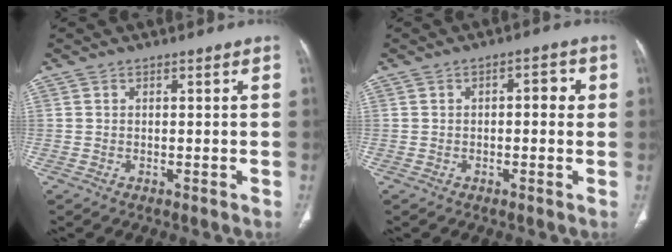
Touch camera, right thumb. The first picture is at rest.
{"total": 2.9, "force": [0.3, 1.5, 2.5], "torque": [-0.020, 0.009, -0.002]}